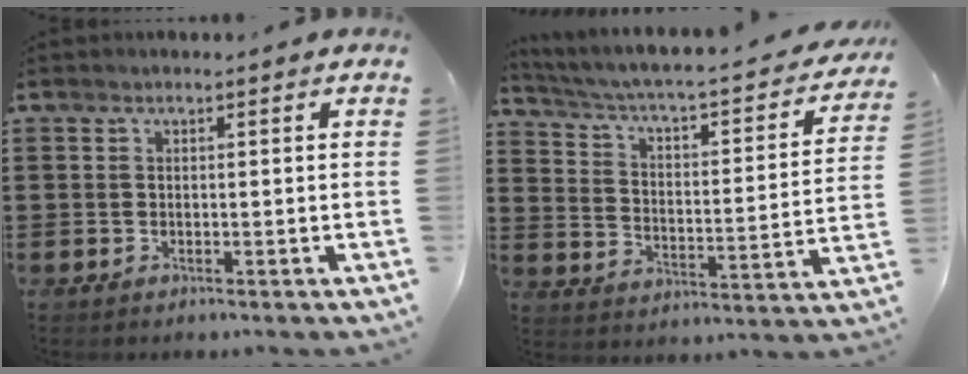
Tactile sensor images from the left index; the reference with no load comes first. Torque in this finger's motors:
{"motor_torque": [2.14, 0.00, 0.71, 0.21]}